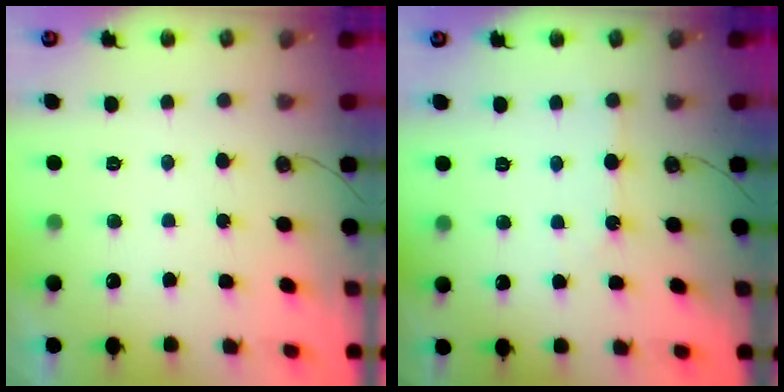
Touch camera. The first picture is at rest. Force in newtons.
{"total": 2.7, "press": 2.7, "slide": 0.5}